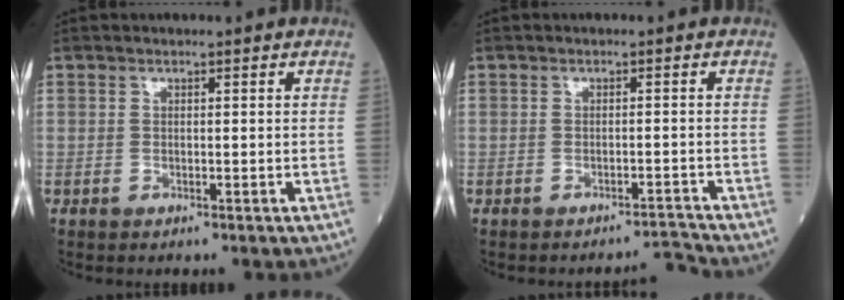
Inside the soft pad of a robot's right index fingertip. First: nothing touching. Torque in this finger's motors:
{"motor_torque": [-0.35, -0.08, -0.13, -0.01]}